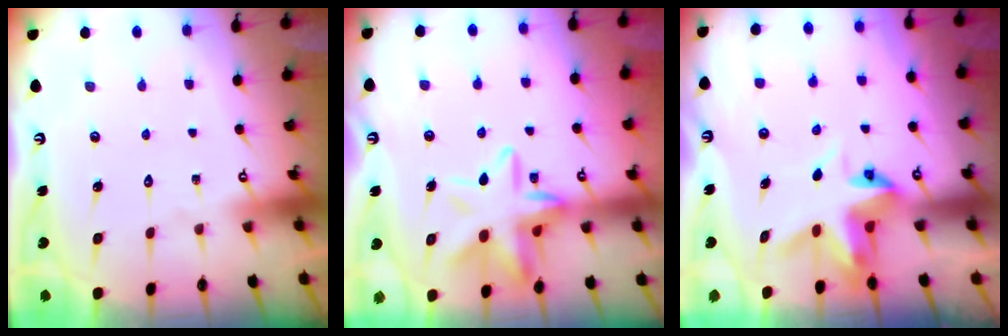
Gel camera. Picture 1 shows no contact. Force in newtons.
{"total": 13.8, "press": 13.8, "slide": 1.4}
{"total": 5.1, "press": 5.0, "slide": 0.3}